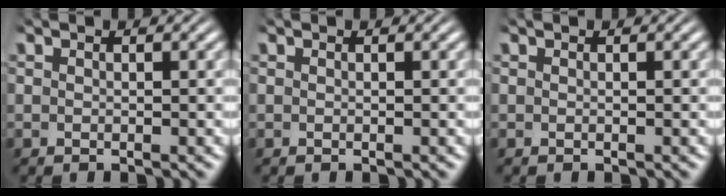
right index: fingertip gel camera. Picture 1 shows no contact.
{"total": 0.0}
{"total": 0.0}